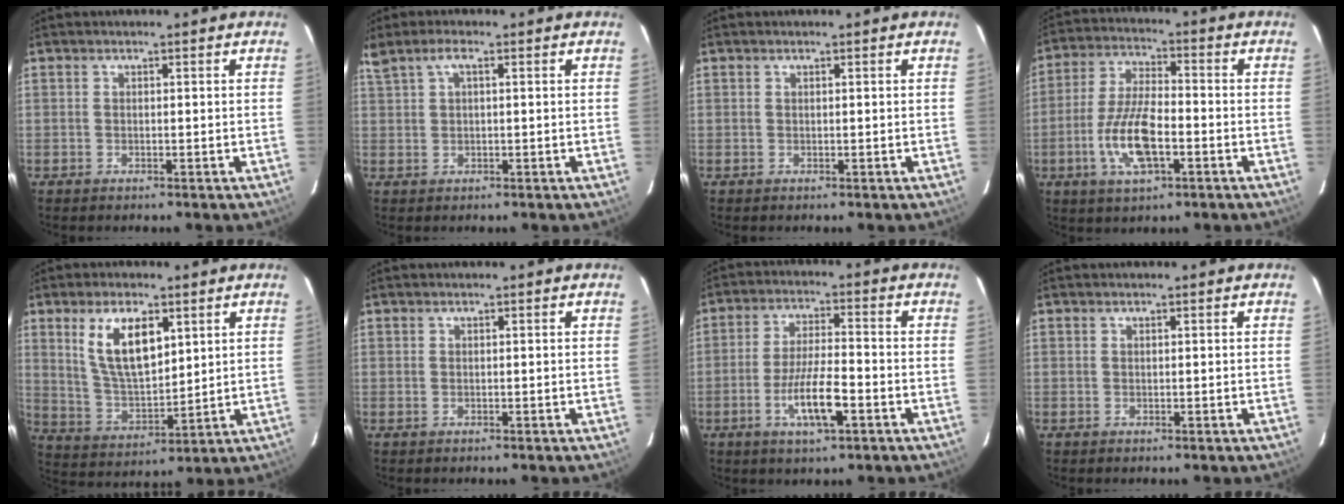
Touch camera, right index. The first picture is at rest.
{"total": 3.8, "force": [1.9, 1.2, 3.1], "torque": [-0.057, 0.006, 0.035]}
{"total": 0.0}
{"total": 11.4, "force": [-3.9, 3.9, 10.0], "torque": [-0.204, -0.001, -0.072]}
{"total": 11.4, "force": [4.9, 5.0, 9.0], "torque": [-0.175, 0.003, 0.105]}
{"total": 0.0}
{"total": 9.1, "force": [-4.0, 1.9, 8.0], "torque": [-0.159, -0.006, -0.069]}
{"total": 0.0}